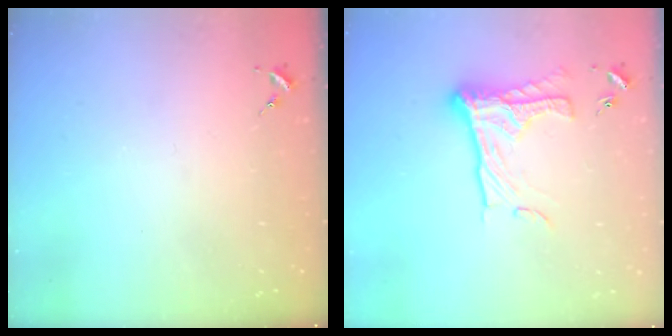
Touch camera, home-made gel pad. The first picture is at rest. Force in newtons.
{"total": 16.1, "press": 16.0, "slide": 1.0}